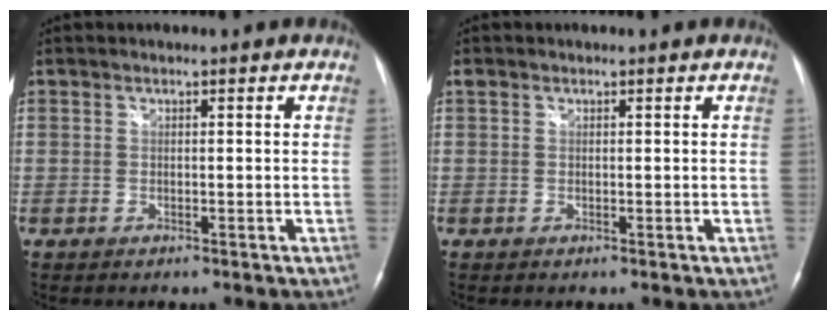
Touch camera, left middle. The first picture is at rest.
{"total": 0.5, "force": [0.4, 0.3, 0.1], "torque": [-0.009, 0.015, 0.008]}